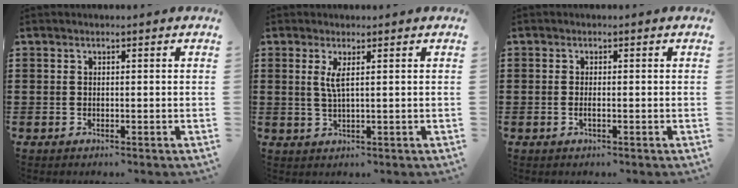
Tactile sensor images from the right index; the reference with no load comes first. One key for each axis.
{"total": 2.7, "fx": 0.8, "fy": 0.0, "fz": 2.6, "tx": -0.055, "ty": -0.002, "tz": 0.011}
{"total": 1.0, "fx": -0.4, "fy": 0.1, "fz": 0.9, "tx": -0.017, "ty": -0.002, "tz": -0.007}